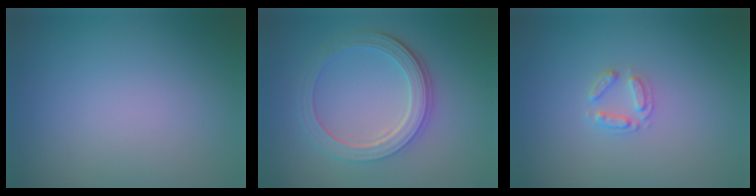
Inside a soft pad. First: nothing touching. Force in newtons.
{"total": 5.0, "press": 3.8, "slide": 3.2}
{"total": 1.7, "press": 1.7, "slide": 0.2}